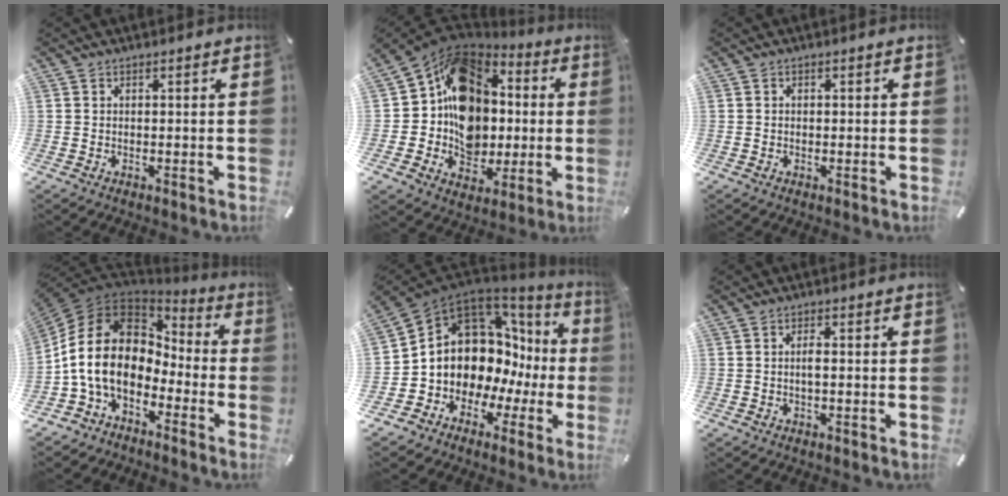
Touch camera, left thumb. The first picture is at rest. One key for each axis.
{"total": 17.2, "fx": 0.5, "fy": 14.7, "fz": 9.0, "tx": -0.150, "ty": 0.001, "tz": 0.022}
{"total": 0.6, "fx": -0.1, "fy": 0.5, "fz": 0.3, "tx": -0.006, "ty": 0.002, "tz": -0.003}
{"total": 15.5, "fx": -2.3, "fy": 11.0, "fz": 10.7, "tx": -0.239, "ty": 0.019, "tz": -0.046}
{"total": 12.3, "fx": 3.0, "fy": 10.1, "fz": 6.3, "tx": -0.109, "ty": -0.057, "tz": 0.060}
{"total": 2.0, "fx": -0.2, "fy": 0.5, "fz": 1.9, "tx": -0.039, "ty": 0.001, "tz": -0.005}